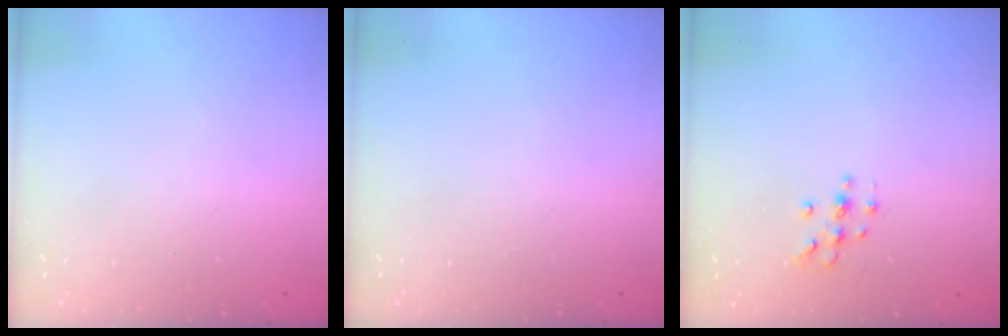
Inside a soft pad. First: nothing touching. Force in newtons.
{"total": 0.0}
{"total": 5.4, "press": 5.2, "slide": 1.6}